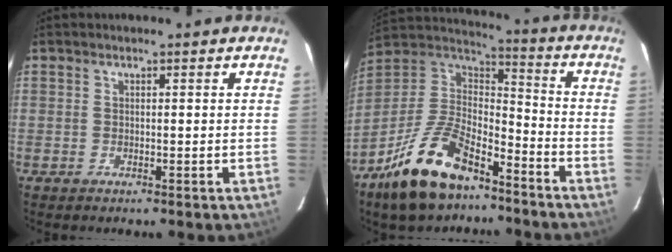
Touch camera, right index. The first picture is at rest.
{"total": 20.3, "force": [-13.4, 9.1, 12.2], "torque": [-0.263, -0.003, -0.238]}